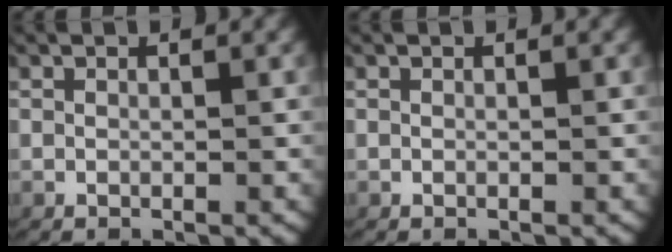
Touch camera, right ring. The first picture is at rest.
{"total": 0.0}